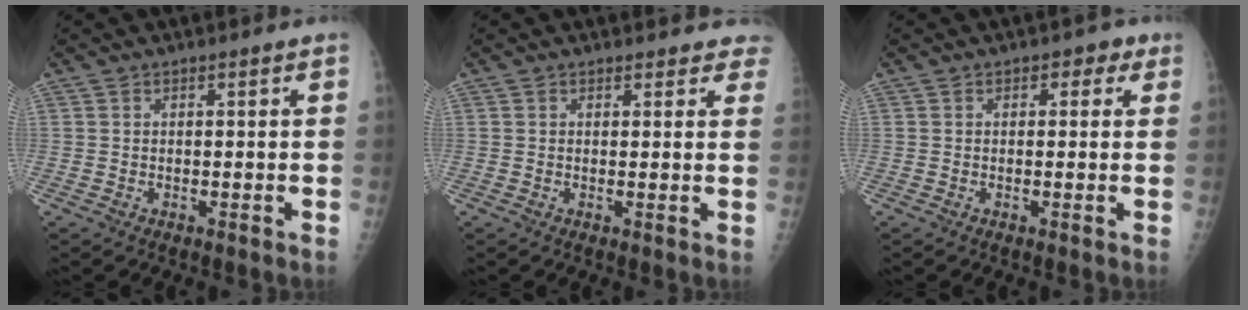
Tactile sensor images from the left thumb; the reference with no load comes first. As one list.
[{"total": 4.4, "force": [4.0, 1.9, 0.2], "torque": [0.040, -0.017, 0.020]}, {"total": 2.5, "force": [1.0, 1.8, 1.5], "torque": [0.004, 0.003, 0.005]}]